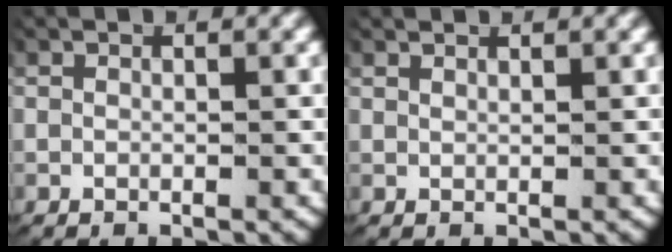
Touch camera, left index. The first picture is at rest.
{"total": 1.2, "force": [1.1, -0.3, 0.2], "torque": [-0.003, -0.001, 0.021]}